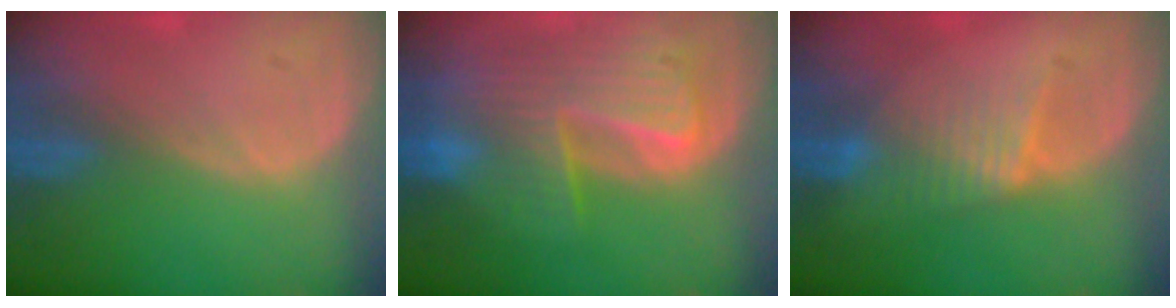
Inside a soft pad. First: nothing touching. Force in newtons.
{"total": 10.0, "press": 8.7, "slide": 5.0}
{"total": 4.5, "press": 4.5, "slide": 0.5}